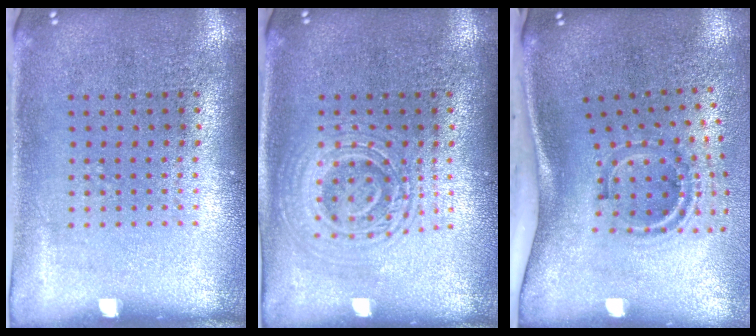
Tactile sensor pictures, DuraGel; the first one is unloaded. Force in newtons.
{"total": 2.1, "press": 2.1, "slide": 0.4}
{"total": 1.9, "press": 1.2, "slide": 1.5}